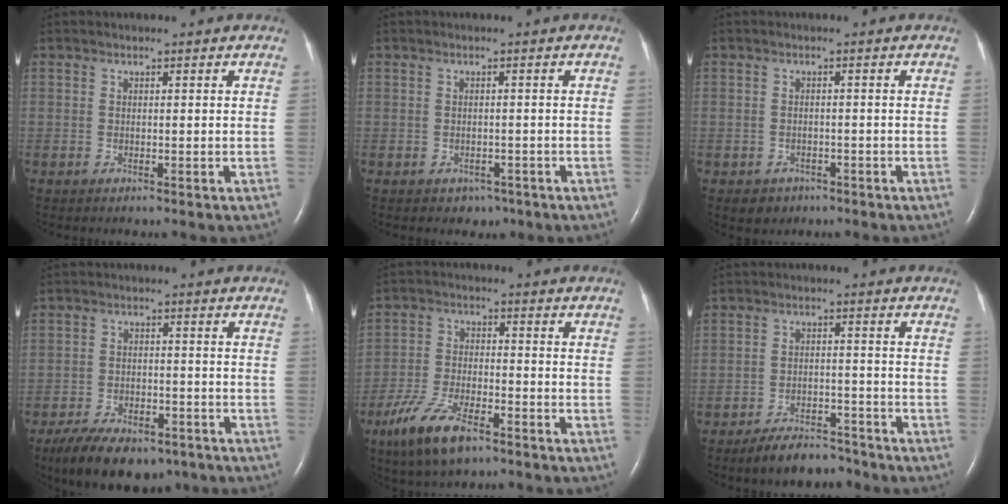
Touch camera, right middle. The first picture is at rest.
{"total": 2.1, "force": [-1.2, 1.6, 0.5], "torque": [-0.006, 0.005, -0.009]}
{"total": 2.4, "force": [-1.4, 2.0, 0.3], "torque": [-0.008, 0.007, -0.014]}
{"total": 12.8, "force": [-9.3, 5.7, 6.7], "torque": [-0.115, -0.006, -0.142]}
{"total": 10.1, "force": [-6.6, 3.3, 6.9], "torque": [-0.148, -0.014, -0.119]}
{"total": 6.6, "force": [-5.7, 2.5, 2.1], "torque": [-0.039, -0.003, -0.094]}